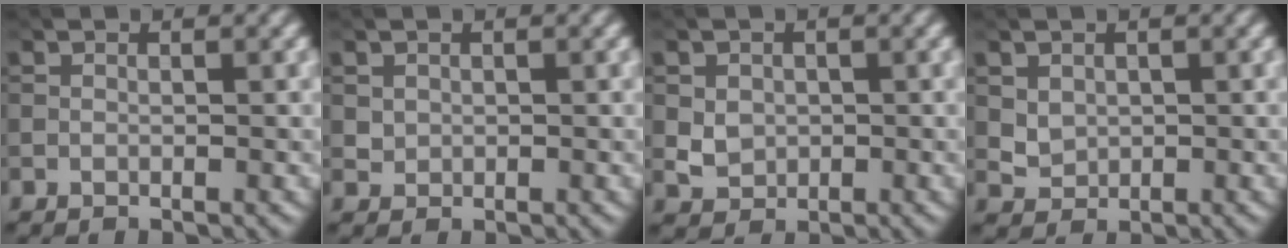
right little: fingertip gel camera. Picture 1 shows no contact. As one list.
[{"total": 0.7, "force": [0.2, 0.7, 0.2], "torque": [-0.002, -0.004, 0.008]}, {"total": 2.1, "force": [0.0, 1.8, 1.0], "torque": [-0.021, -0.001, -0.002]}, {"total": 1.6, "force": [0.4, 1.4, 0.7], "torque": [-0.015, -0.005, 0.011]}]